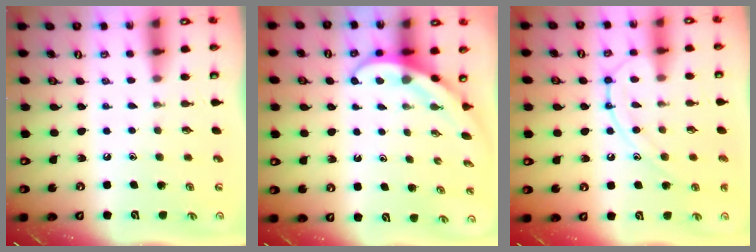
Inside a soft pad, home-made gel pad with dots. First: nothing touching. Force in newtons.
{"total": 4.0, "press": 4.0, "slide": 0.3}
{"total": 11.2, "press": 11.1, "slide": 0.7}